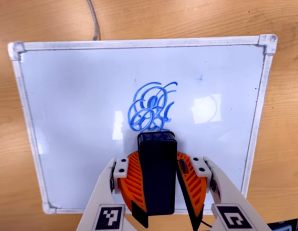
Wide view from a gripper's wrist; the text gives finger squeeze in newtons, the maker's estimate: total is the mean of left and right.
{"total": 8.6, "left": 9.0, "right": 8.1}